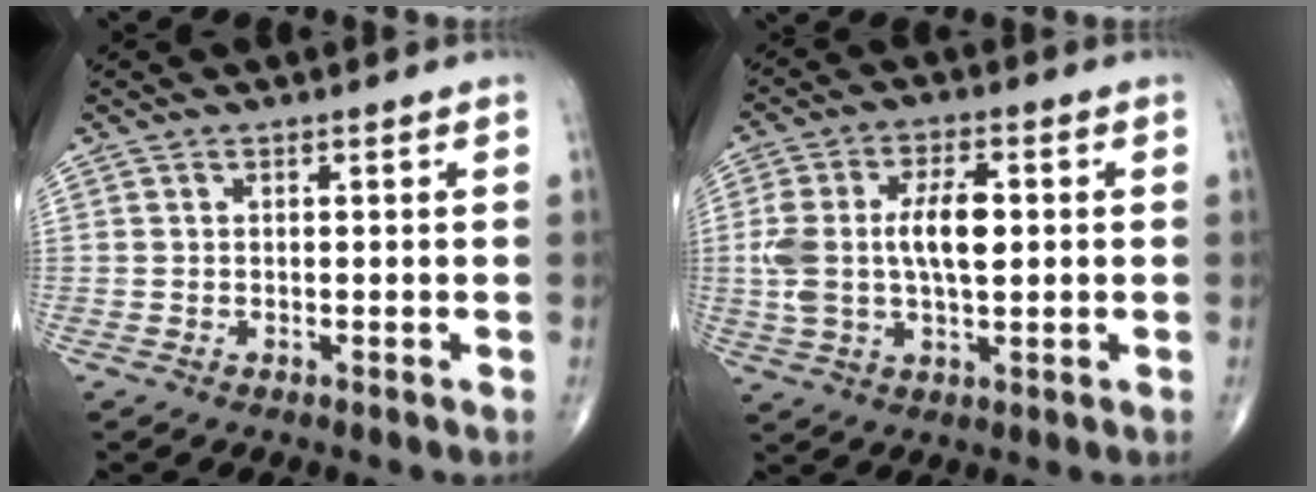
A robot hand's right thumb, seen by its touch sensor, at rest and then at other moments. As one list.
[{"total": 11.7, "force": [1.0, 5.7, 10.2], "torque": [-0.200, 0.013, 0.021]}]